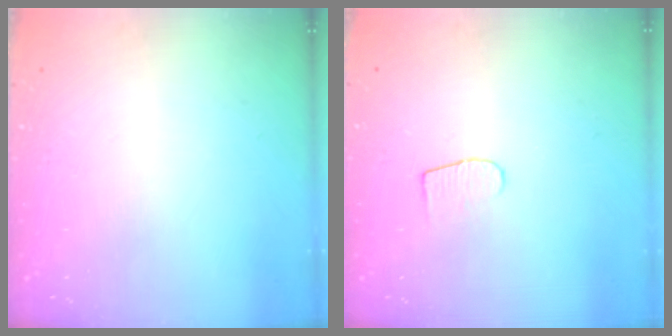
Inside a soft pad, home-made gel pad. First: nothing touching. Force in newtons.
{"total": 5.2, "press": 5.1, "slide": 0.6}